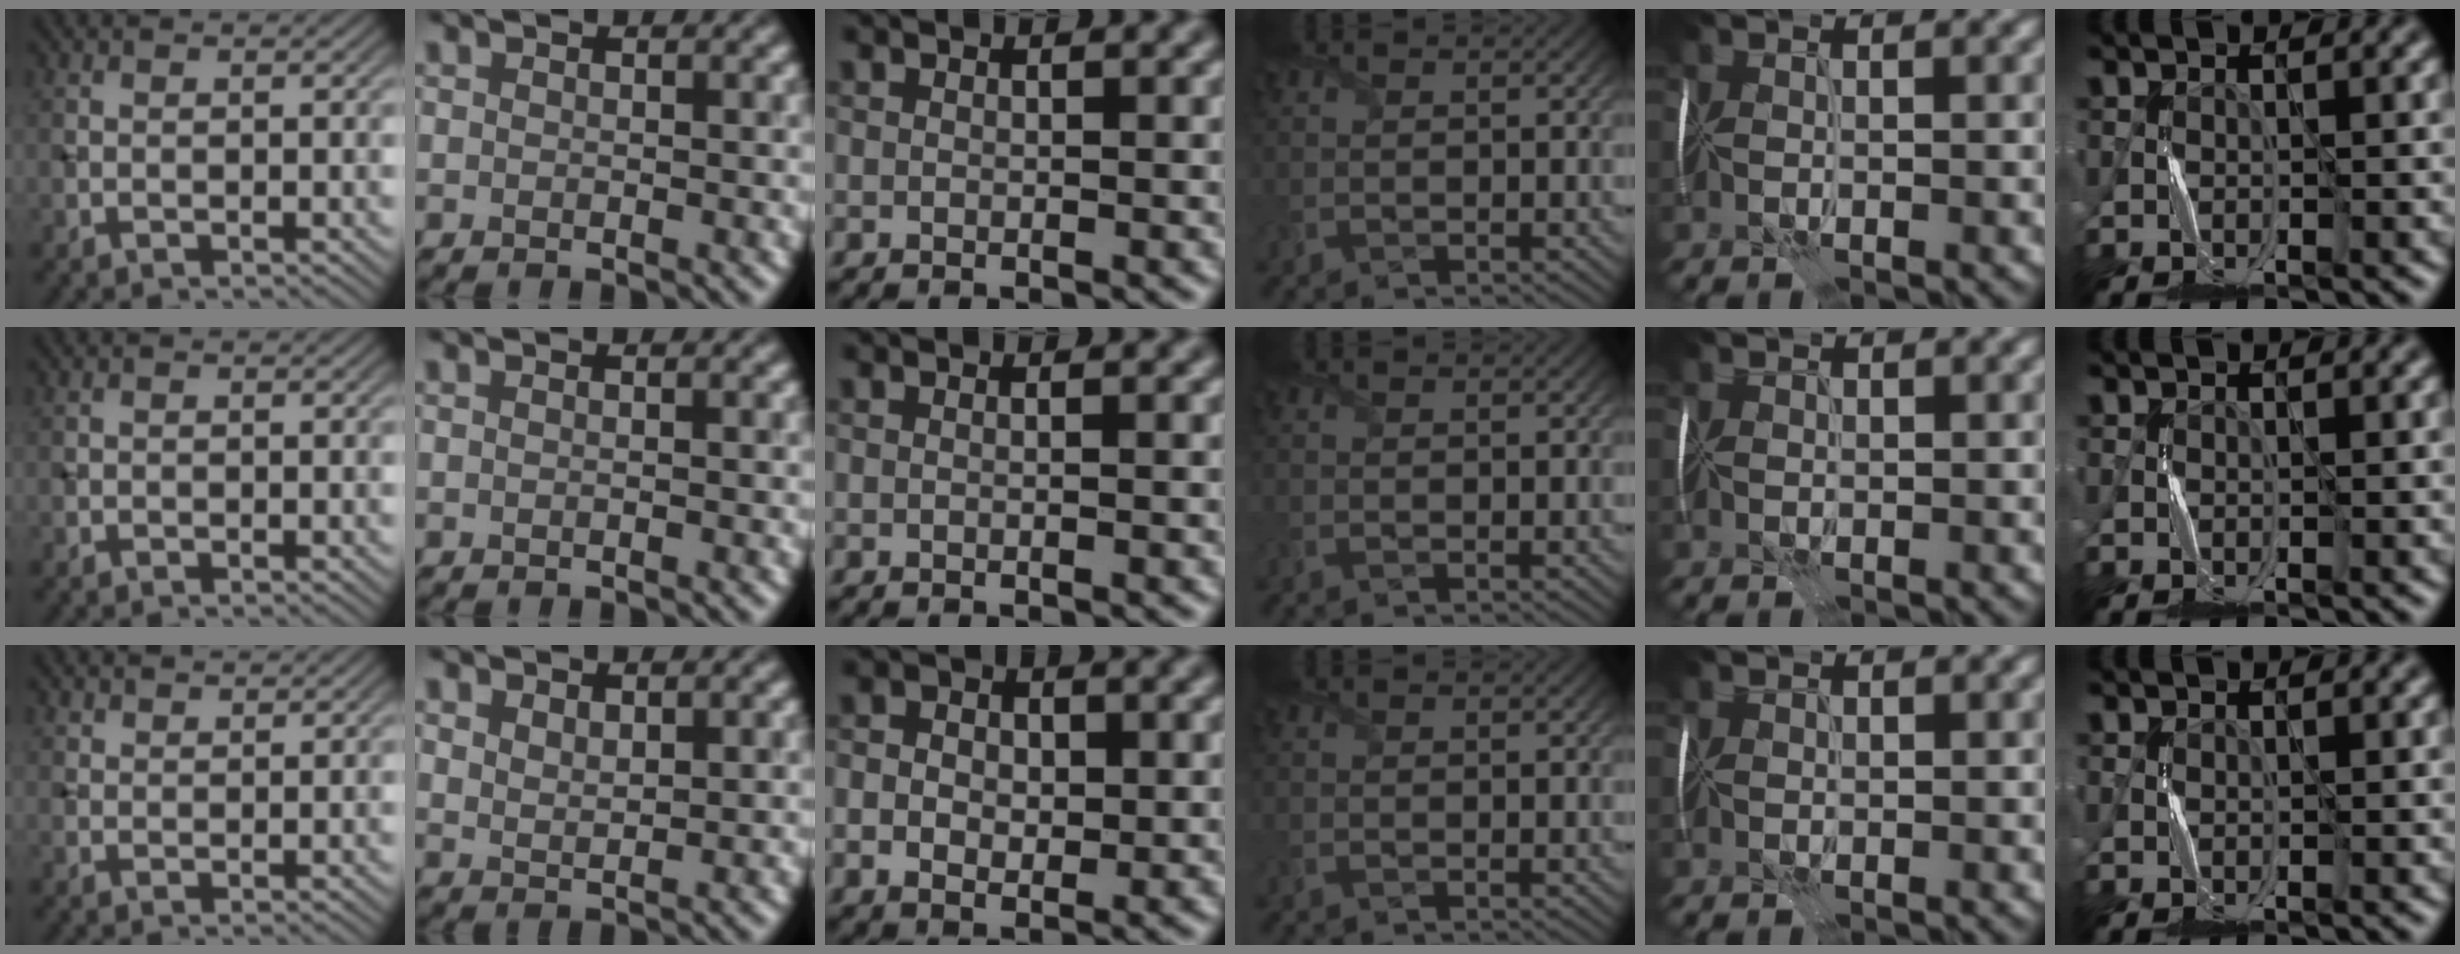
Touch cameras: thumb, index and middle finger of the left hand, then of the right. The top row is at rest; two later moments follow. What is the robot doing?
{"motion": "fold", "object": "memory foam"}